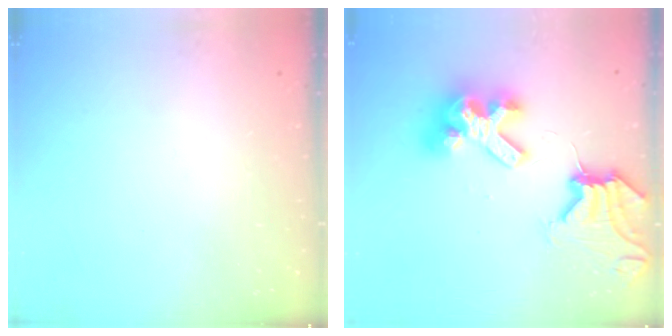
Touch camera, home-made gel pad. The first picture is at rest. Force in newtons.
{"total": 16.5, "press": 16.4, "slide": 1.7}